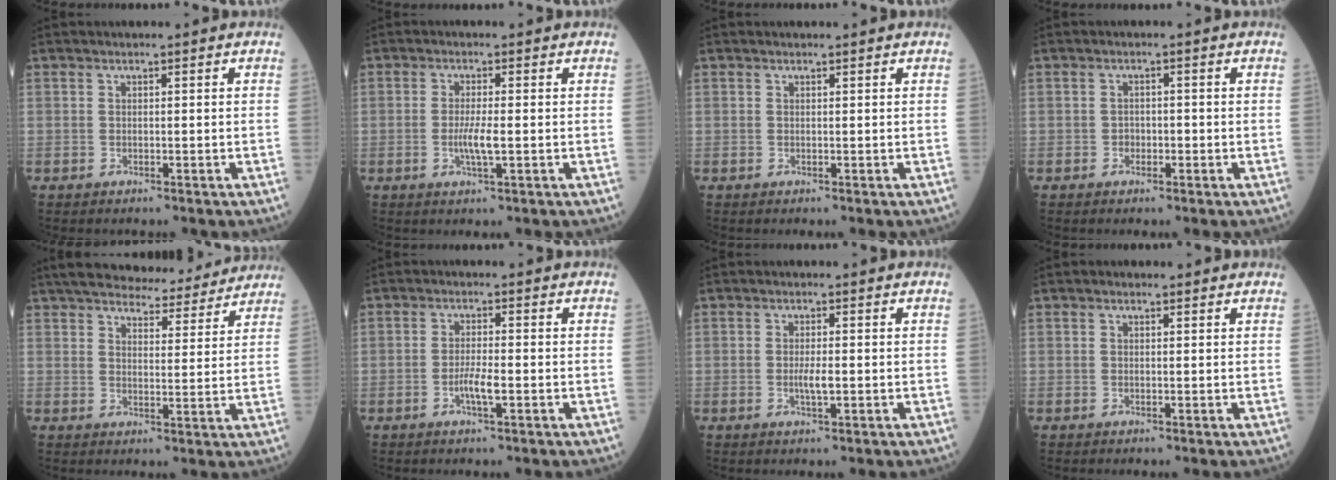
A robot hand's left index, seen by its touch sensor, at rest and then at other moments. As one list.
[{"total": 3.1, "force": [-0.4, 0.2, 3.1], "torque": [-0.065, -0.006, -0.007]}, {"total": 0.7, "force": [0.7, 0.0, 0.1], "torque": [-0.007, 0.000, 0.010]}, {"total": 1.2, "force": [-0.4, 0.9, 0.6], "torque": [-0.007, 0.004, -0.008]}, {"total": 17.5, "force": [15.9, 3.7, 6.3], "torque": [-0.088, 0.016, 0.211]}, {"total": 3.0, "force": [-1.0, 0.3, 2.8], "torque": [-0.058, -0.002, -0.019]}, {"total": 2.2, "force": [-0.2, 0.3, 2.1], "torque": [-0.045, -0.003, -0.002]}, {"total": 0.9, "force": [0.6, 0.4, 0.4], "torque": [-0.015, 0.003, 0.007]}]